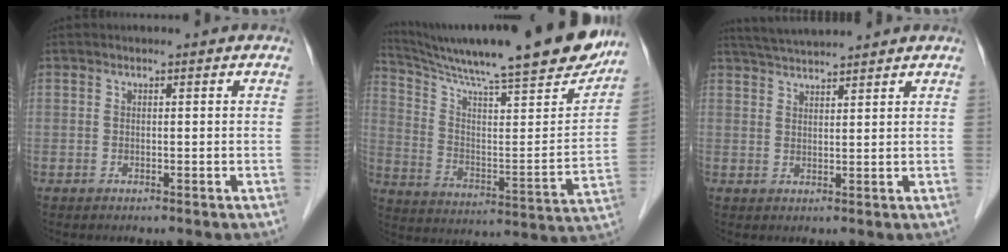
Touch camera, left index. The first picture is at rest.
{"total": 27.1, "force": [22.8, 2.2, 14.5], "torque": [-0.239, -0.043, 0.326]}
{"total": 6.6, "force": [6.2, -0.4, 2.3], "torque": [-0.046, 0.031, 0.105]}